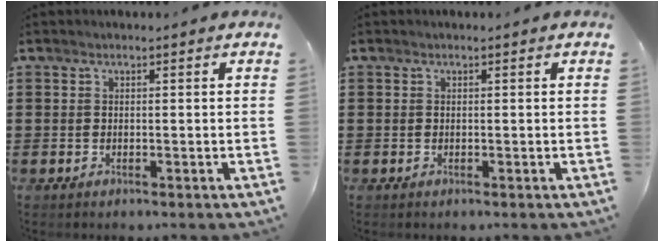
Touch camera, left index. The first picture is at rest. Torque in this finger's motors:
{"motor_torque": [0.00, 0.00, 0.00, 0.00]}